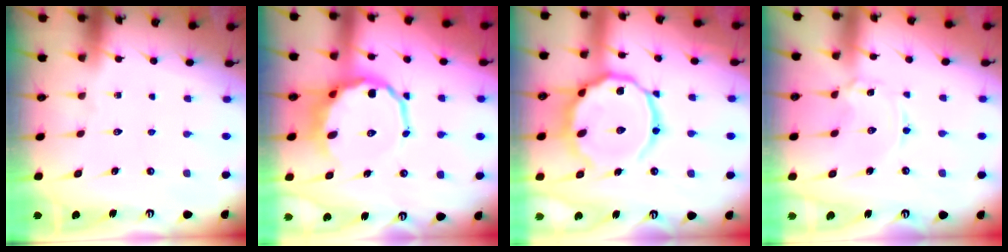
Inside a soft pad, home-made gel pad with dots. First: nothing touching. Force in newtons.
{"total": 10.8, "press": 10.3, "slide": 3.1}
{"total": 16.6, "press": 16.5, "slide": 1.6}
{"total": 0.9, "press": 0.9, "slide": 0.1}